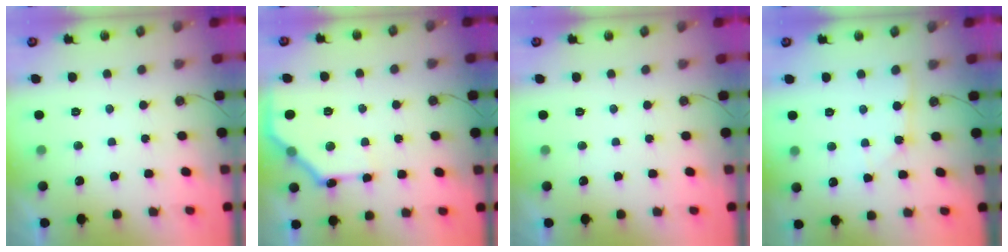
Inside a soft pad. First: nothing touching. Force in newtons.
{"total": 16.2, "press": 16.2, "slide": 0.2}
{"total": 0.0}
{"total": 2.0, "press": 2.0, "slide": 0.3}